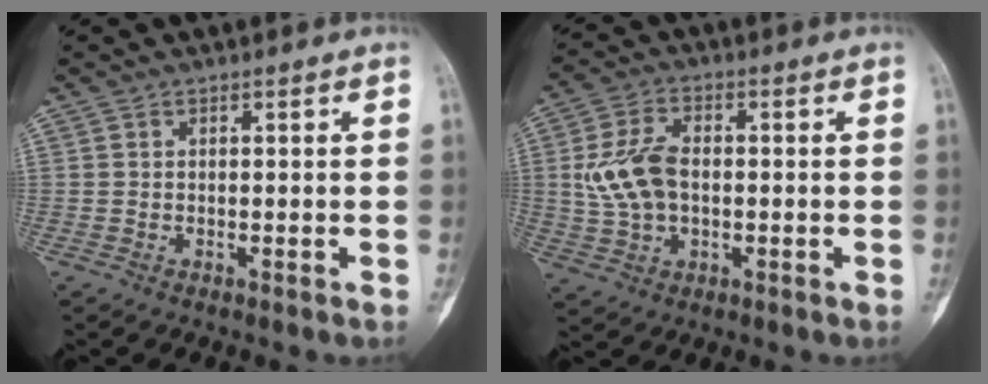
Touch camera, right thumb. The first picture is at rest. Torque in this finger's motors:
{"motor_torque": [0.11, 0.09, 0.13, -0.02, 0.26]}